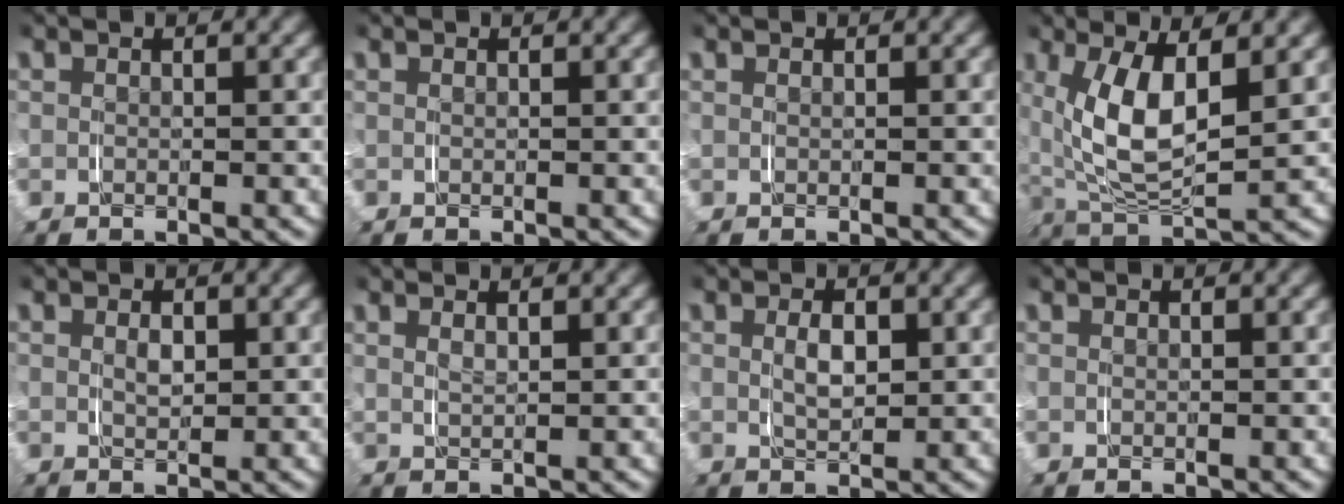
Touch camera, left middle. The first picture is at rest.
{"total": 0.0}
{"total": 0.0}
{"total": 6.6, "force": [1.4, 3.1, 5.7], "torque": [-0.124, -0.004, 0.030]}
{"total": 1.4, "force": [0.5, 0.8, 1.1], "torque": [-0.020, -0.009, 0.013]}
{"total": 1.2, "force": [0.9, 0.1, 0.8], "torque": [-0.017, -0.004, 0.020]}
{"total": 2.4, "force": [0.5, 1.2, 2.0], "torque": [-0.035, -0.008, 0.014]}
{"total": 0.0}